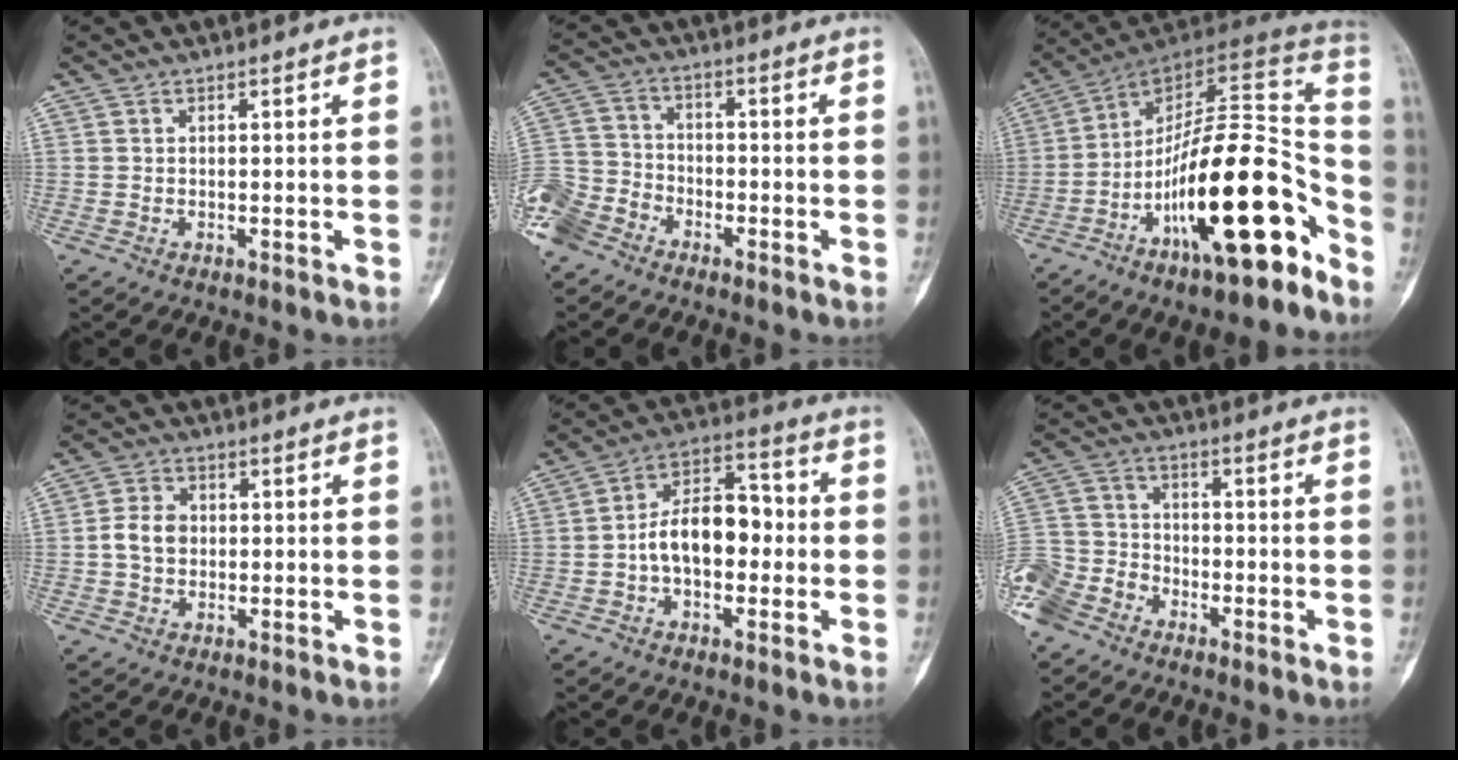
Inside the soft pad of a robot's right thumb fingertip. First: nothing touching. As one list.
[{"total": 8.7, "force": [-6.3, 5.1, 3.0], "torque": [-0.062, 0.028, -0.135]}, {"total": 24.1, "force": [-11.8, 7.5, 19.7], "torque": [-0.274, 0.091, -0.190]}, {"total": 4.9, "force": [-0.1, 3.8, 3.0], "torque": [-0.050, 0.012, -0.007]}, {"total": 12.6, "force": [-1.3, 7.7, 9.9], "torque": [-0.143, 0.044, -0.032]}, {"total": 9.6, "force": [-6.7, 5.9, 3.5], "torque": [-0.070, 0.034, -0.140]}]